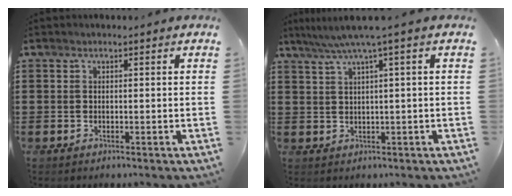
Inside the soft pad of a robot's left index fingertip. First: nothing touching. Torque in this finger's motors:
{"motor_torque": [0.83, -0.72, 0.10, 0.13]}